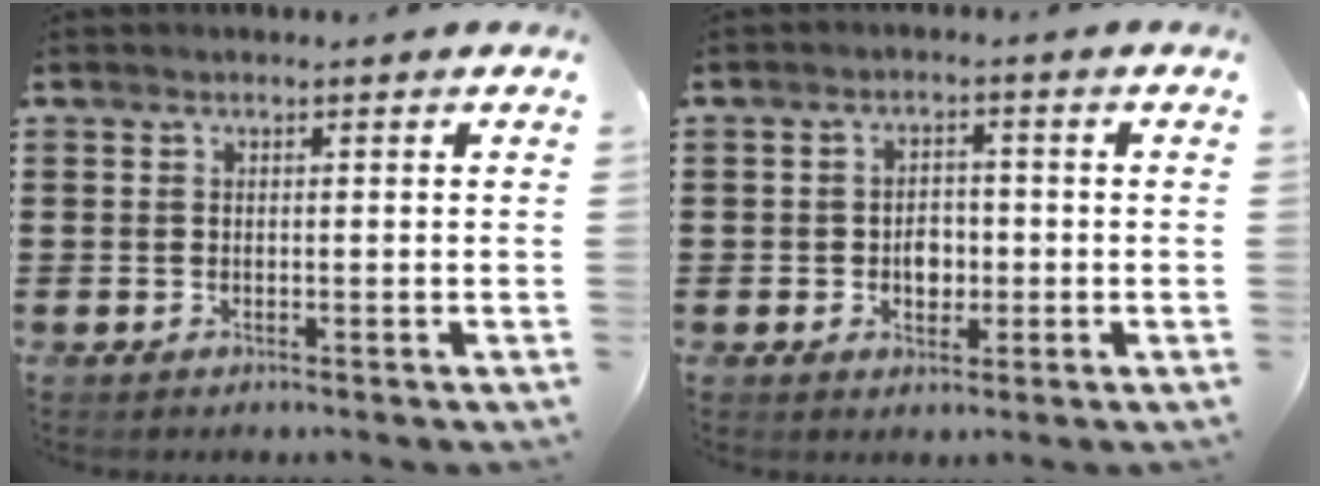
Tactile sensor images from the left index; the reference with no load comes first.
{"total": 3.4, "force": [-0.5, 2.4, 2.4], "torque": [-0.040, 0.000, -0.013]}